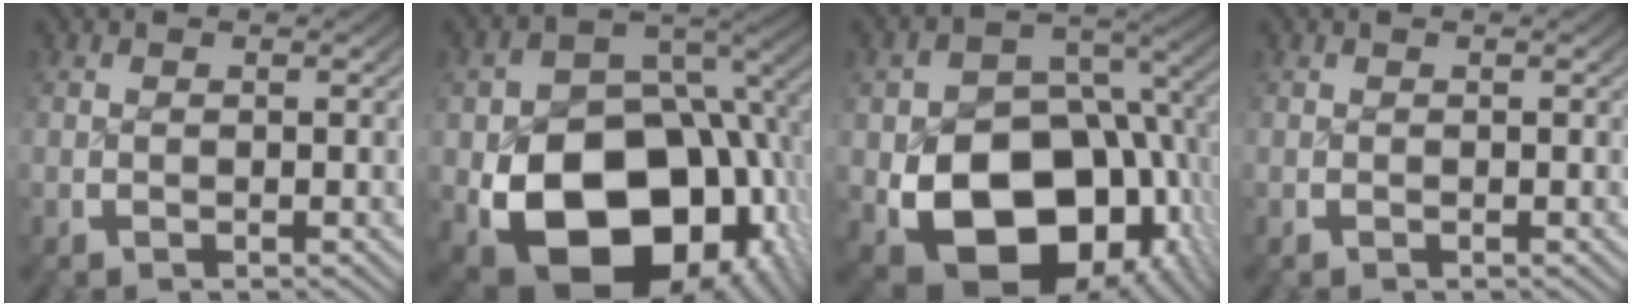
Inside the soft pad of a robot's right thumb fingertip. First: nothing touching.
{"total": 20.6, "force": [-4.8, 14.2, 14.2], "torque": [-0.249, -0.086, -0.032]}
{"total": 18.4, "force": [-4.4, 13.1, 12.2], "torque": [-0.220, -0.085, -0.028]}
{"total": 0.0}